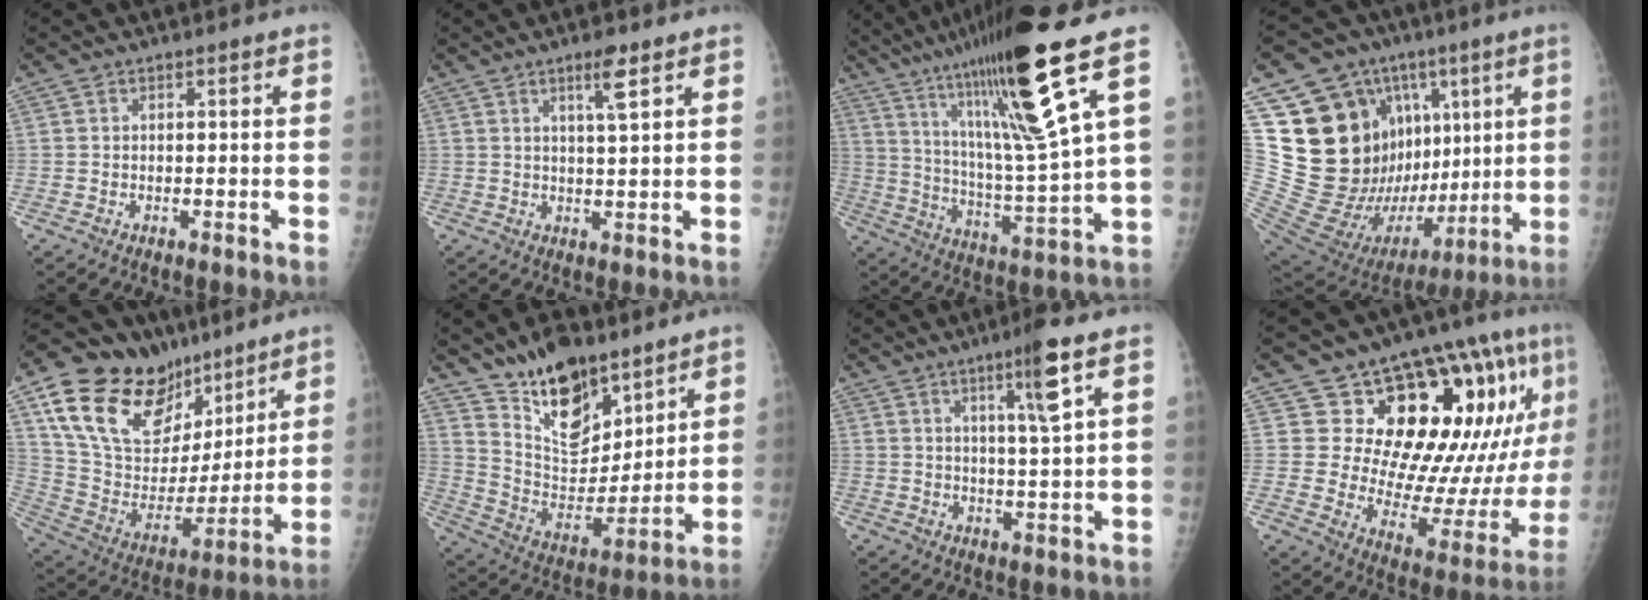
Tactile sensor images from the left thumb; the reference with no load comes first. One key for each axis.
{"total": 4.3, "fx": 2.6, "fy": 0.6, "fz": 3.4, "tx": -0.057, "ty": -0.018, "tz": 0.044}
{"total": 21.0, "fx": 11.5, "fy": 0.9, "fz": 17.6, "tx": -0.286, "ty": -0.058, "tz": 0.193}
{"total": 30.5, "fx": 6.6, "fy": 19.6, "fz": 22.4, "tx": -0.338, "ty": 0.015, "tz": 0.133}
{"total": 28.9, "fx": 17.6, "fy": 15.6, "fz": 16.8, "tx": -0.249, "ty": -0.026, "tz": 0.307}
{"total": 17.2, "fx": 12.2, "fy": 8.2, "fz": 8.8, "tx": -0.092, "ty": -0.080, "tz": 0.224}
{"total": 7.4, "fx": 3.7, "fy": -0.5, "fz": 6.4, "tx": -0.104, "ty": -0.022, "tz": 0.062}
{"total": 25.2, "fx": 10.4, "fy": 11.1, "fz": 20.1, "tx": -0.227, "ty": -0.035, "tz": 0.169}